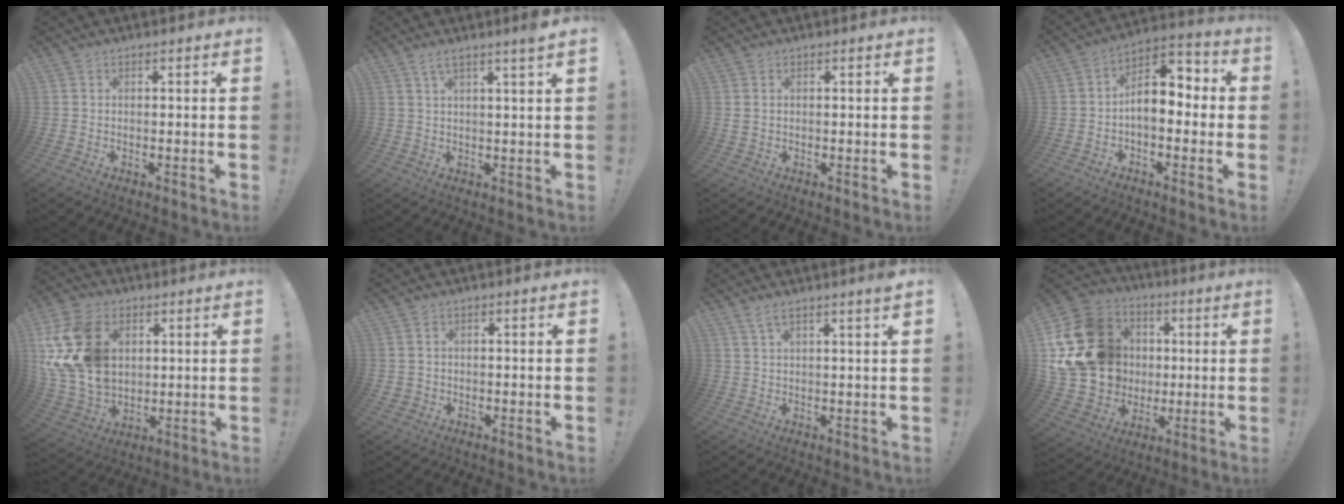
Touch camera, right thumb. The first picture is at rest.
{"total": 4.1, "force": [2.5, -0.5, 3.2], "torque": [-0.059, -0.013, 0.040]}
{"total": 1.2, "force": [0.8, 0.8, 0.6], "torque": [-0.014, 0.004, 0.015]}
{"total": 9.6, "force": [-1.0, 5.9, 7.5], "torque": [-0.120, 0.017, -0.014]}
{"total": 21.1, "force": [5.6, 15.5, 13.1], "torque": [-0.259, -0.019, 0.113]}
{"total": 1.5, "force": [0.2, 1.4, 0.4], "torque": [0.000, 0.001, 0.001]}
{"total": 3.6, "force": [2.5, -0.1, 2.6], "torque": [-0.044, -0.012, 0.041]}
{"total": 24.0, "force": [3.4, 20.5, 12.1], "torque": [-0.226, -0.002, 0.112]}